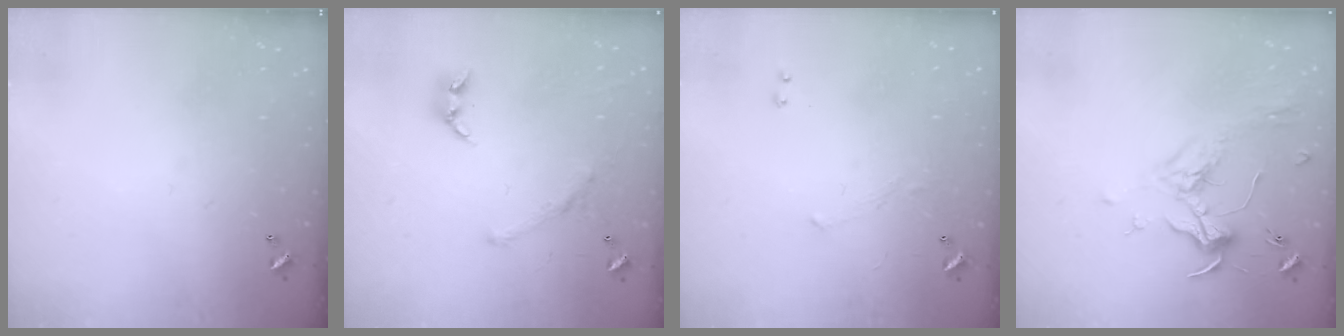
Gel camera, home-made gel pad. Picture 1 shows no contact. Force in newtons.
{"total": 1.5, "press": 1.0, "slide": 1.2}
{"total": 1.2, "press": 1.1, "slide": 0.5}
{"total": 1.8, "press": 1.6, "slide": 0.9}